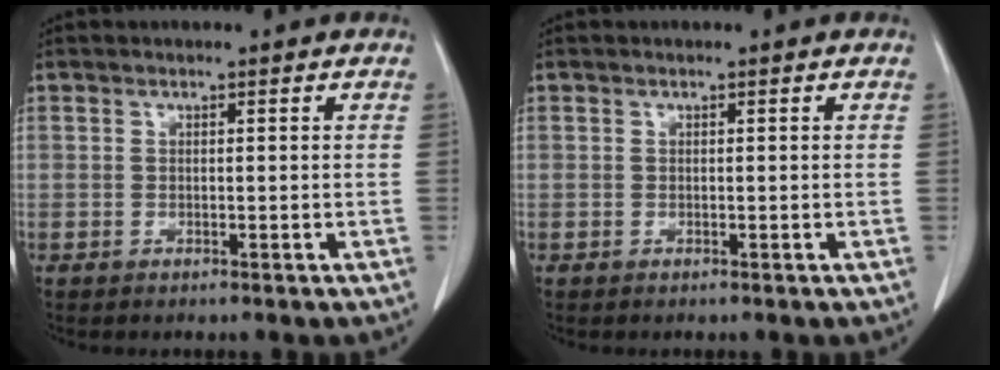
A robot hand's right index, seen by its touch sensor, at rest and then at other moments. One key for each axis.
{"total": 0.0}